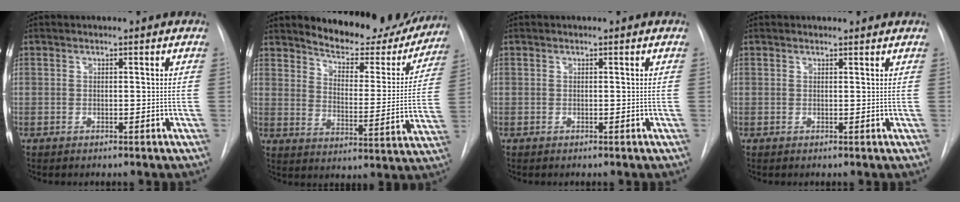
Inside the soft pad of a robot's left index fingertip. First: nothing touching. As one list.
[{"total": 17.3, "force": [15.7, 5.2, 4.9], "torque": [-0.046, -0.033, 0.202]}, {"total": 0.0}, {"total": 1.8, "force": [1.8, 0.4, 0.0], "torque": [-0.010, 0.007, 0.022]}]